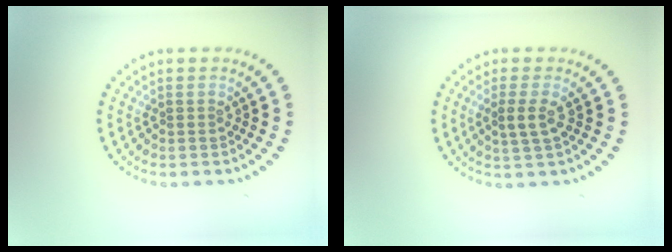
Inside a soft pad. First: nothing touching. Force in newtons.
{"total": 1.9, "press": 1.7, "slide": 0.8}